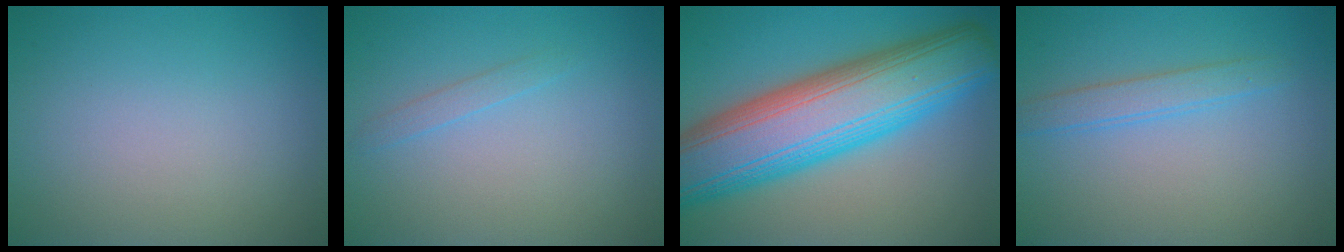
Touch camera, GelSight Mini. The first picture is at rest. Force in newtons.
{"total": 0.9, "press": 0.9, "slide": 0.1}
{"total": 13.6, "press": 13.6, "slide": 0.1}
{"total": 2.0, "press": 2.0, "slide": 0.2}